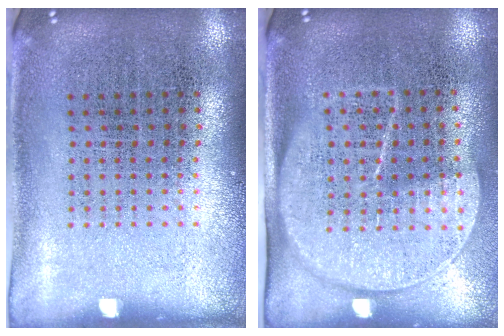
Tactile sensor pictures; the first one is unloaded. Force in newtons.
{"total": 1.8, "press": 1.5, "slide": 1.0}